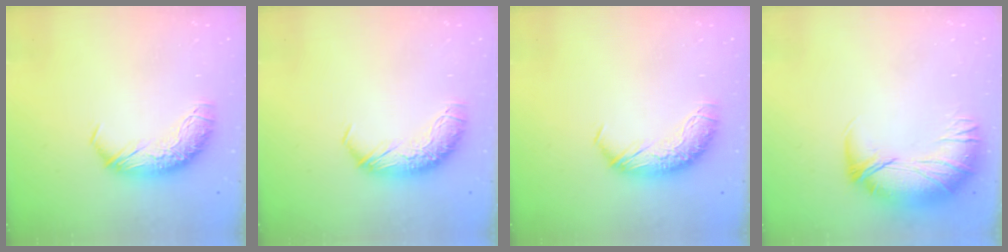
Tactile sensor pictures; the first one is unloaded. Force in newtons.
{"total": 0.0}
{"total": 0.0}
{"total": 2.7, "press": 0.4, "slide": 2.7}